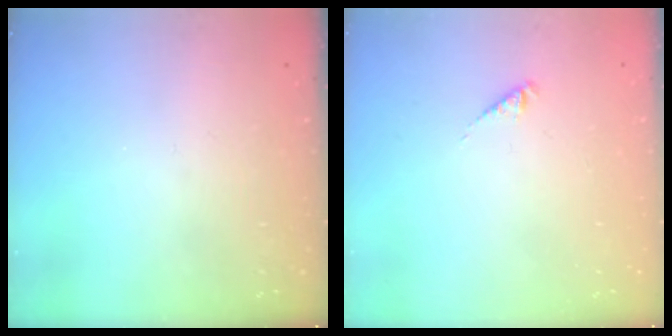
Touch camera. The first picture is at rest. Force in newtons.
{"total": 2.3, "press": 2.3, "slide": 0.4}